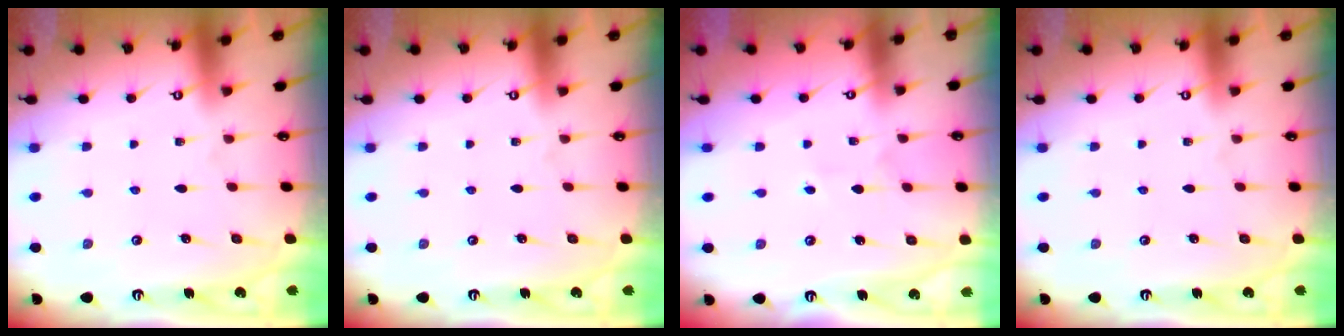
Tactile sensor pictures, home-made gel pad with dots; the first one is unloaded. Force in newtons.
{"total": 0.0}
{"total": 2.5, "press": 2.5, "slide": 0.3}
{"total": 0.0}